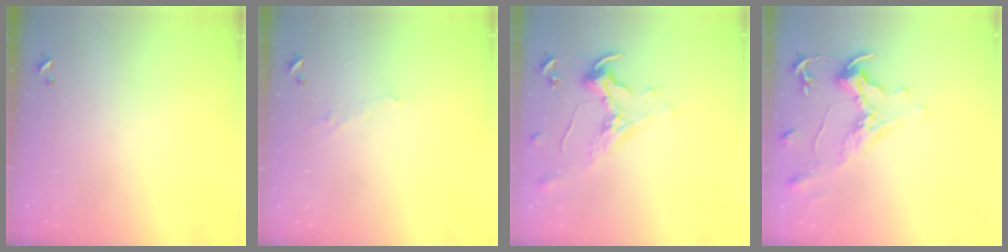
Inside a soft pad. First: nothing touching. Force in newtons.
{"total": 1.1, "press": 0.8, "slide": 0.7}
{"total": 0.8, "press": 0.0, "slide": 0.8}
{"total": 2.1, "press": 1.7, "slide": 1.3}